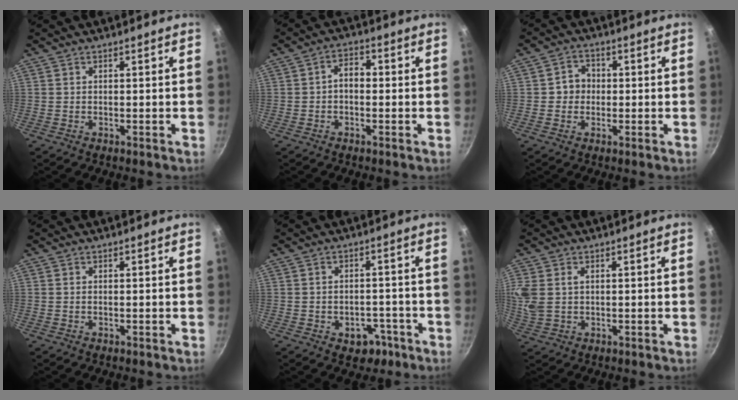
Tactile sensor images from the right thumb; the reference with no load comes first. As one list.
[{"total": 3.9, "force": [-0.4, 2.5, 2.9], "torque": [-0.036, 0.019, -0.015]}, {"total": 4.2, "force": [-0.1, 3.8, 1.8], "torque": [-0.007, 0.011, -0.009]}, {"total": 0.0}, {"total": 5.4, "force": [-2.7, 3.9, 2.6], "torque": [-0.012, 0.028, -0.030]}, {"total": 6.8, "force": [1.1, 4.7, 4.9], "torque": [-0.132, 0.011, 0.031]}]